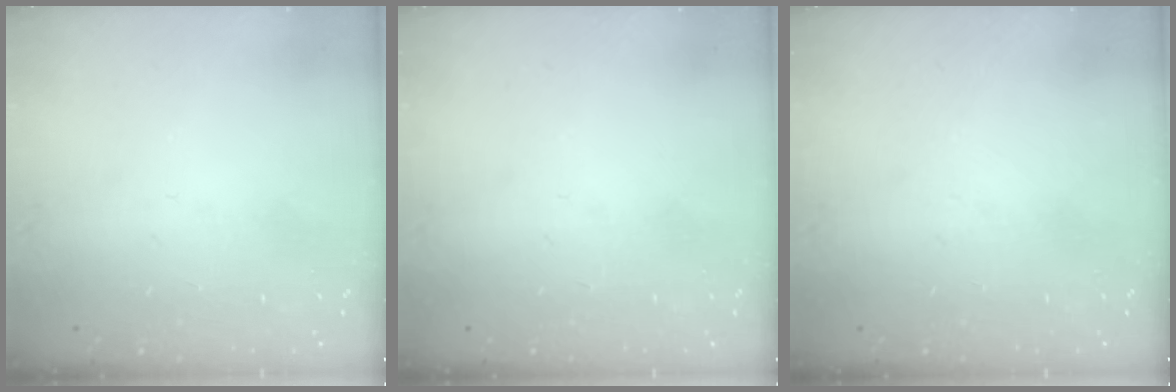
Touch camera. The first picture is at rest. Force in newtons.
{"total": 0.0}
{"total": 0.0}